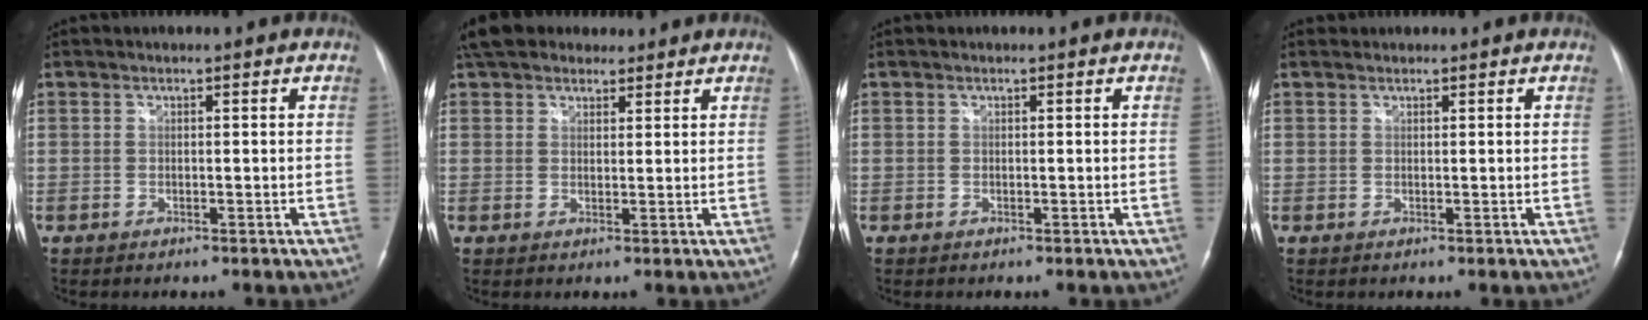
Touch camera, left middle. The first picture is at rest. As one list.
[{"total": 10.6, "force": [8.9, 4.5, 3.5], "torque": [-0.053, 0.038, 0.148]}, {"total": 0.0}, {"total": 0.9, "force": [0.8, 0.3, -0.1], "torque": [0.003, 0.004, 0.014]}]